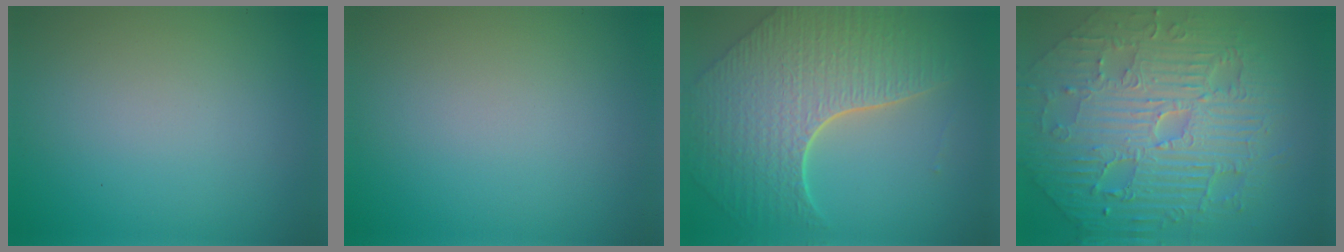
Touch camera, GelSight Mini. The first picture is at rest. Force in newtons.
{"total": 0.0}
{"total": 8.3, "press": 5.9, "slide": 5.7}
{"total": 11.7, "press": 7.5, "slide": 9.0}